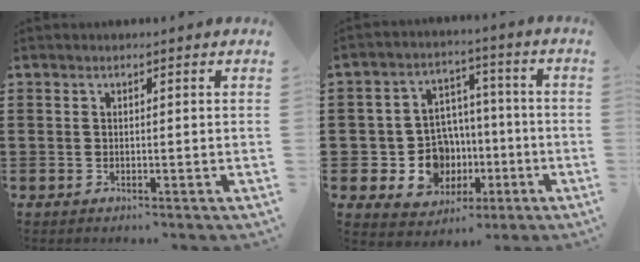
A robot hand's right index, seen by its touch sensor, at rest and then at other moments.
{"total": 10.0, "force": [-1.9, 8.6, 4.6], "torque": [-0.115, 0.005, -0.024]}